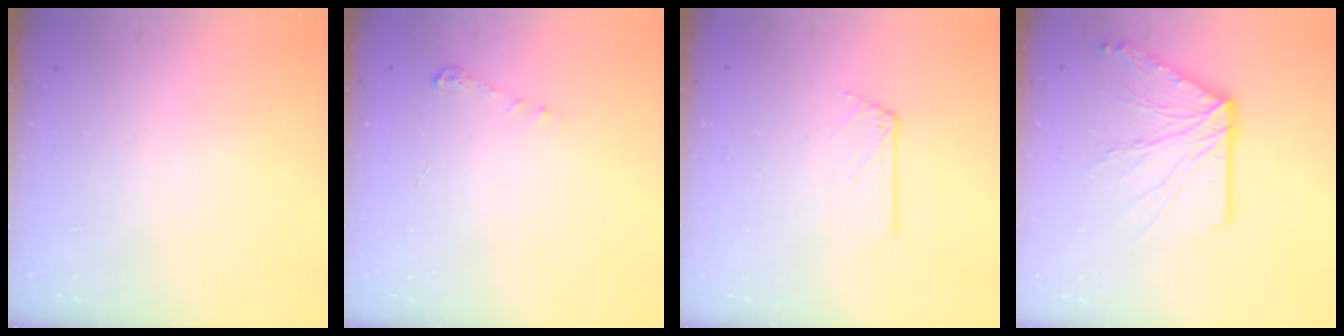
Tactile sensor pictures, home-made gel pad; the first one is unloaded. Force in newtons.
{"total": 4.0, "press": 3.9, "slide": 0.5}
{"total": 1.6, "press": 1.6, "slide": 0.2}
{"total": 12.4, "press": 12.4, "slide": 0.5}